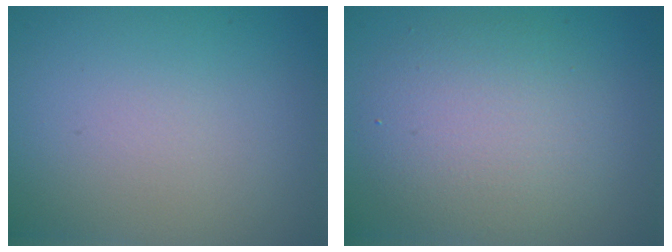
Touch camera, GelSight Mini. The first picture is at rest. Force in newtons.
{"total": 4.5, "press": 4.5, "slide": 0.5}